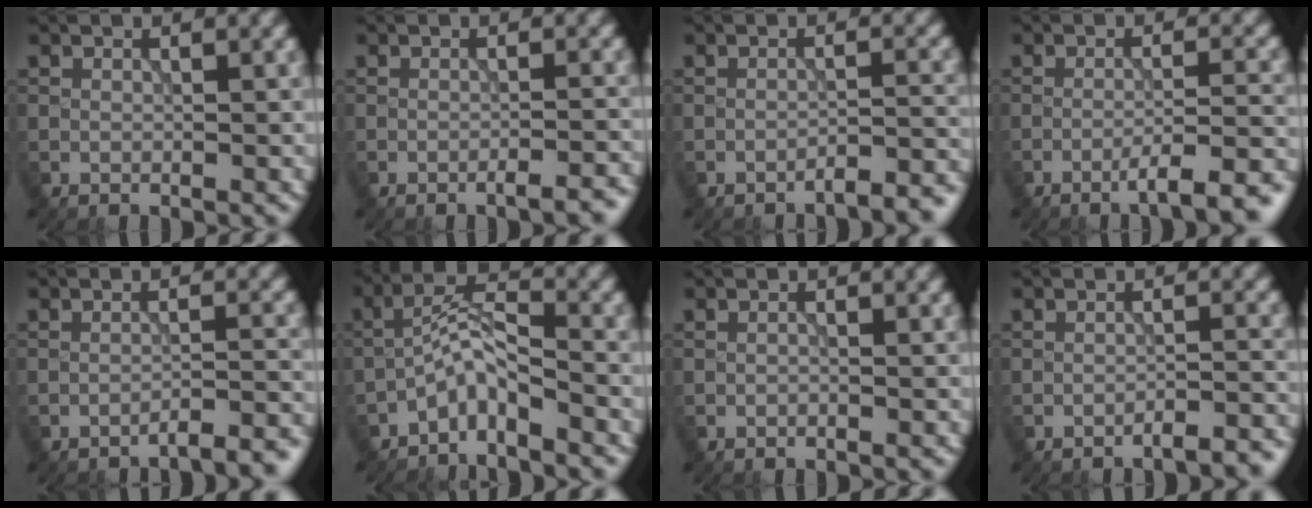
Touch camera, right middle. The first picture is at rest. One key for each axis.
{"total": 2.6, "fx": -1.7, "fy": 0.6, "fz": 1.9, "tx": -0.020, "ty": 0.006, "tz": -0.029}
{"total": 3.4, "fx": -2.7, "fy": 0.7, "fz": 1.9, "tx": -0.016, "ty": 0.009, "tz": -0.041}
{"total": 5.6, "fx": -3.4, "fy": 1.0, "fz": 4.4, "tx": -0.056, "ty": 0.008, "tz": -0.052}
{"total": 3.7, "fx": -3.1, "fy": 0.7, "fz": 2.0, "tx": -0.018, "ty": 0.010, "tz": -0.045}
{"total": 3.2, "fx": -2.4, "fy": 0.7, "fz": 2.1, "tx": -0.042, "ty": 0.014, "tz": -0.054}
{"total": 0.0}
{"total": 3.1, "fx": -2.5, "fy": 0.6, "fz": 1.7, "tx": -0.016, "ty": 0.008, "tz": -0.037}